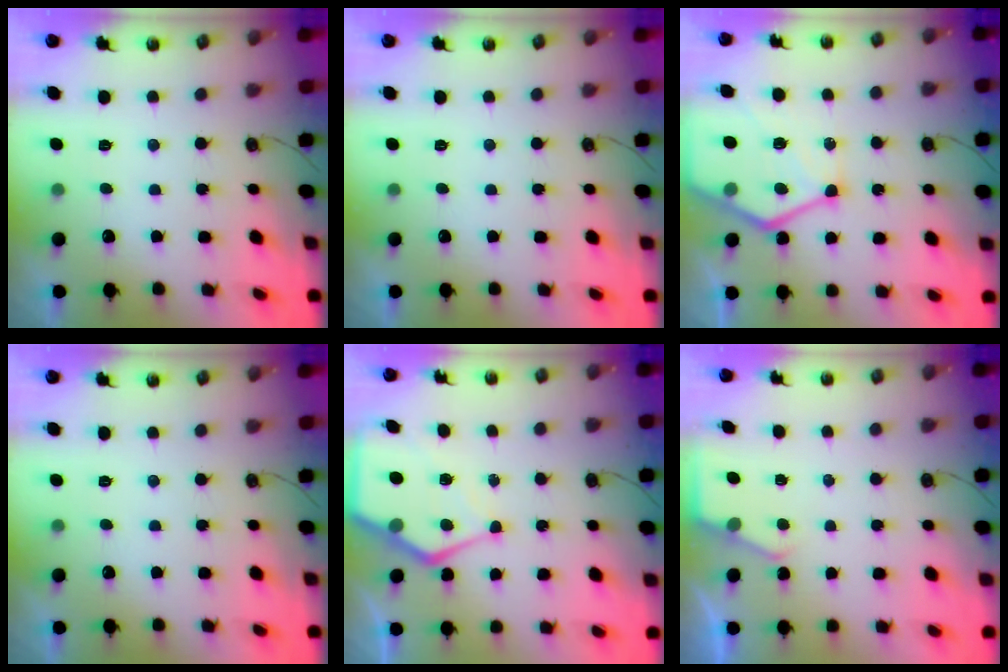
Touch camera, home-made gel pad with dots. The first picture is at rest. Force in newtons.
{"total": 0.0}
{"total": 17.8, "press": 17.8, "slide": 1.6}
{"total": 0.0}
{"total": 10.3, "press": 10.3, "slide": 1.0}
{"total": 2.3, "press": 2.3, "slide": 0.4}